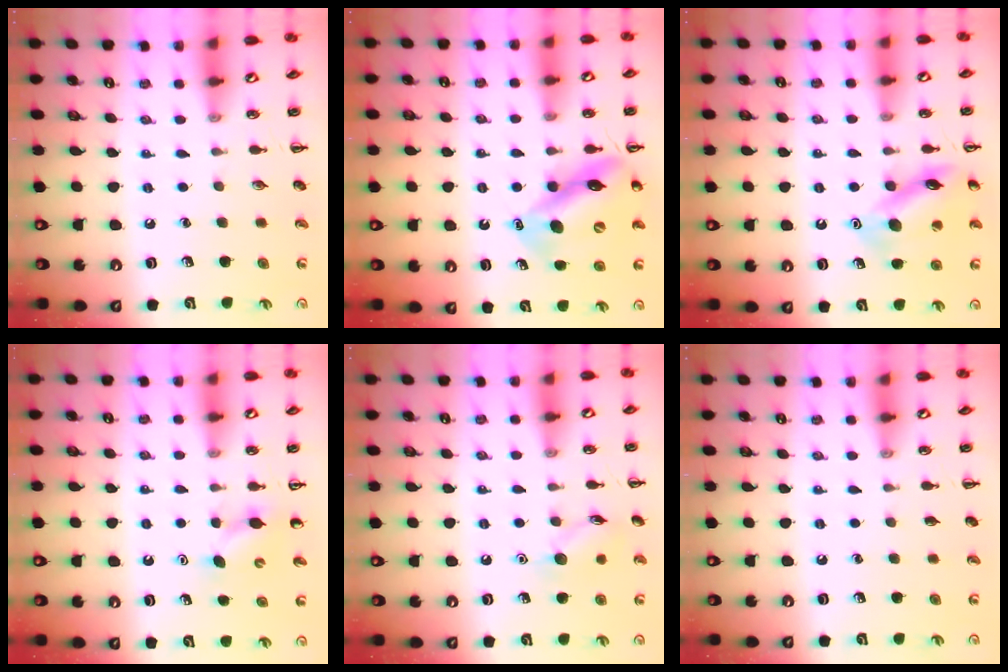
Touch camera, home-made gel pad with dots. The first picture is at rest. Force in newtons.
{"total": 12.4, "press": 12.0, "slide": 3.3}
{"total": 12.9, "press": 12.8, "slide": 1.3}
{"total": 3.8, "press": 3.6, "slide": 1.3}
{"total": 8.5, "press": 8.4, "slide": 1.2}
{"total": 0.0}